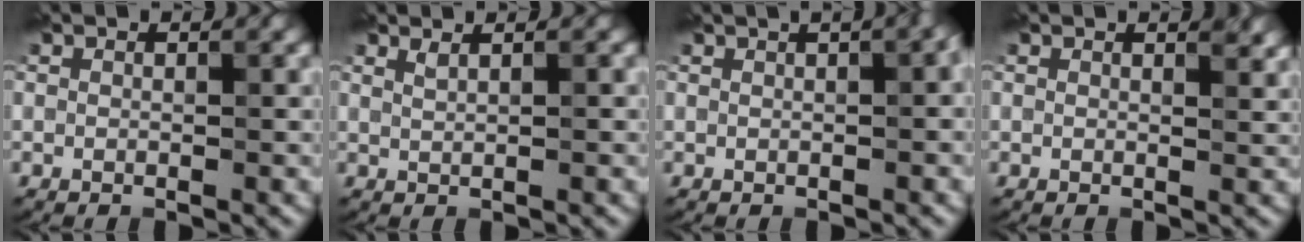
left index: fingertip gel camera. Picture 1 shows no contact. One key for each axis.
{"total": 1.3, "fx": 0.8, "fy": 0.4, "fz": 0.9, "tx": -0.010, "ty": -0.001, "tz": 0.009}
{"total": 6.4, "fx": 2.3, "fy": 3.0, "fz": 5.2, "tx": -0.025, "ty": 0.048, "tz": 0.012}
{"total": 1.3, "fx": 0.9, "fy": 0.3, "fz": 0.9, "tx": -0.006, "ty": 0.000, "tz": 0.011}